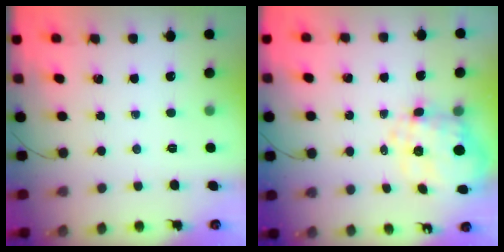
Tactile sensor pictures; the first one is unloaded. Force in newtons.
{"total": 3.8, "press": 3.0, "slide": 2.3}